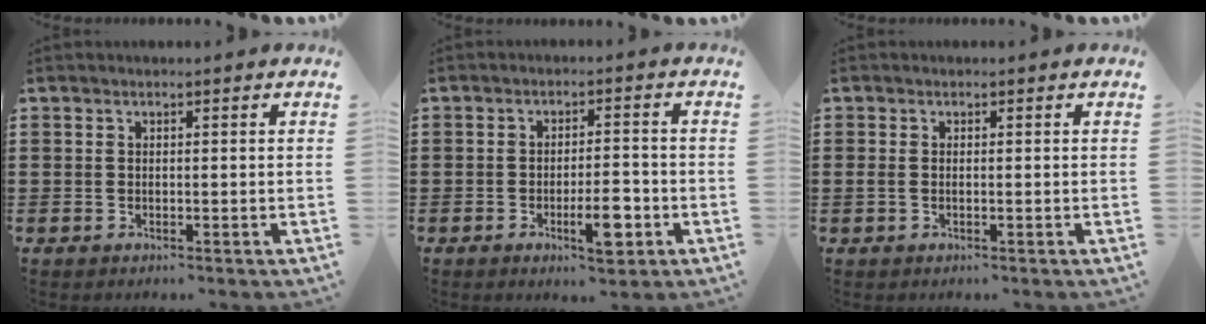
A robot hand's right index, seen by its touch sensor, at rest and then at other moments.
{"total": 5.9, "force": [-2.5, 1.7, 5.1], "torque": [-0.086, 0.000, -0.042]}
{"total": 0.6, "force": [-0.3, 0.0, 0.6], "torque": [-0.013, -0.004, -0.005]}